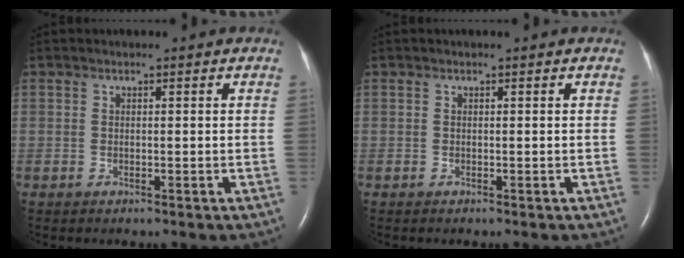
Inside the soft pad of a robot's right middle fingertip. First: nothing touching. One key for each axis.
{"total": 0.0}